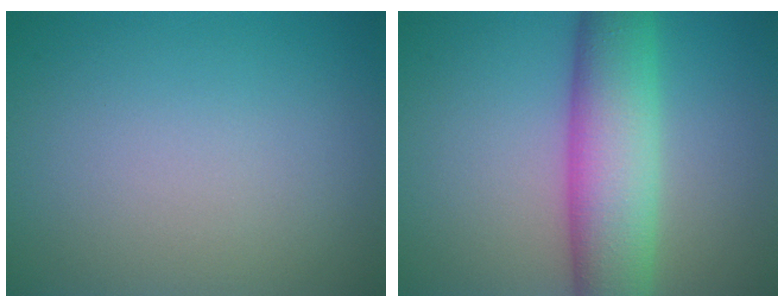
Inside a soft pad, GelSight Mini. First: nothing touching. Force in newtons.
{"total": 8.3, "press": 8.3, "slide": 0.2}